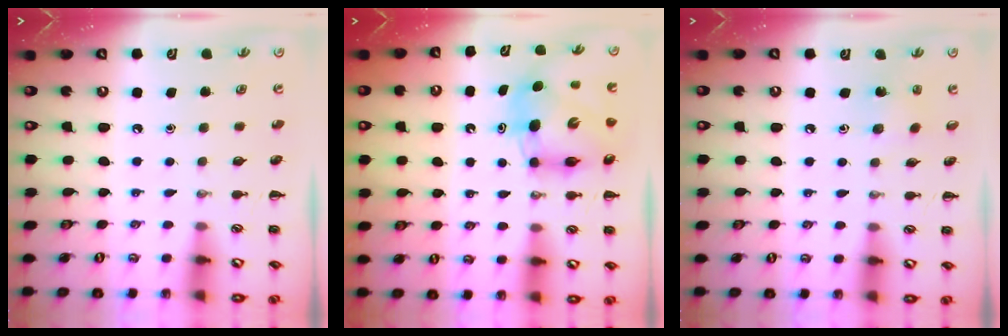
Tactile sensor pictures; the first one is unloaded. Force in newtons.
{"total": 8.3, "press": 7.9, "slide": 2.5}
{"total": 3.6, "press": 3.4, "slide": 1.2}